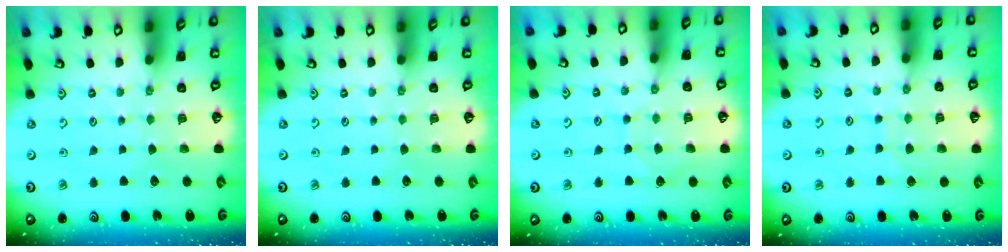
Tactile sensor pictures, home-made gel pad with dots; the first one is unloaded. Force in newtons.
{"total": 0.0}
{"total": 6.1, "press": 6.1, "slide": 0.6}
{"total": 6.3, "press": 6.3, "slide": 0.6}